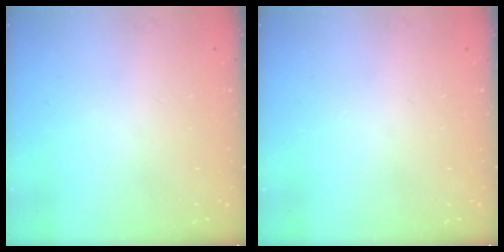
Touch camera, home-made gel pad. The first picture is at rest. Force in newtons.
{"total": 0.0}